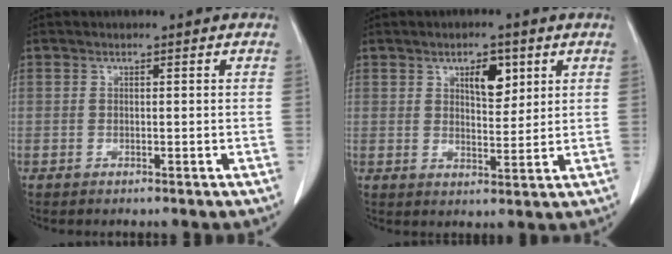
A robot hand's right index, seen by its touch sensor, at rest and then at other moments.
{"total": 5.1, "force": [2.4, 2.1, 4.0], "torque": [-0.063, -0.001, 0.040]}